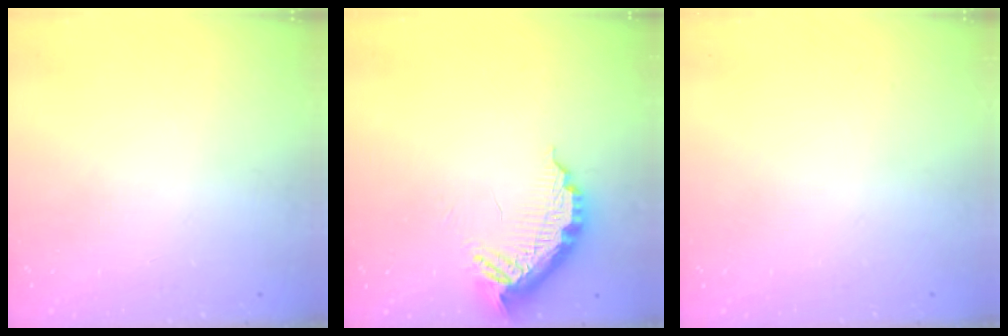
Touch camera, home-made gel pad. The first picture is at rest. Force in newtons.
{"total": 11.4, "press": 11.4, "slide": 0.6}
{"total": 0.0}